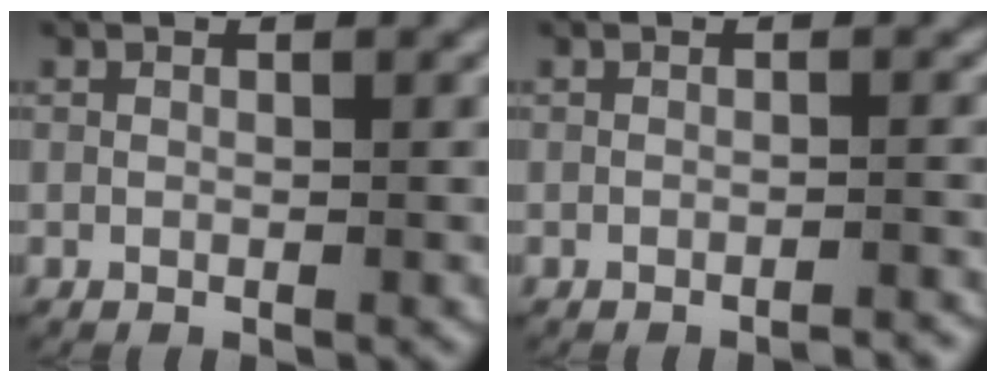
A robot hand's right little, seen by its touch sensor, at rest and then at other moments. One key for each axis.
{"total": 1.4, "fx": -1.4, "fy": 0.1, "fz": 0.5, "tx": -0.006, "ty": 0.001, "tz": -0.021}